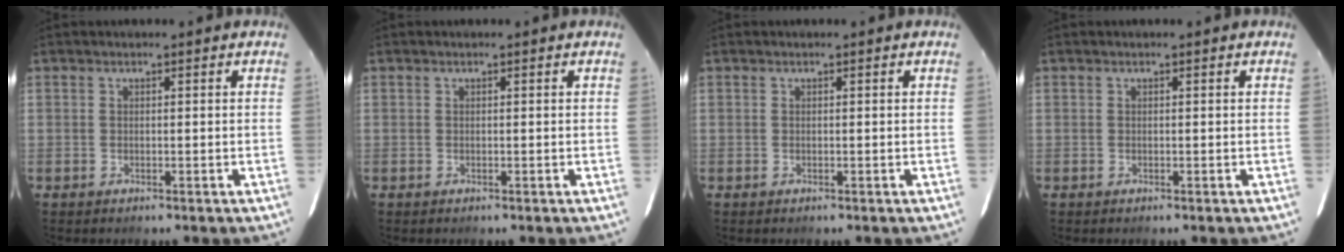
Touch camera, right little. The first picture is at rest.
{"total": 0.0}
{"total": 0.0}
{"total": 0.0}